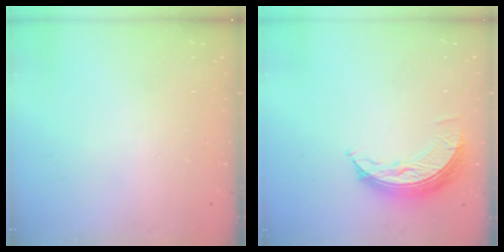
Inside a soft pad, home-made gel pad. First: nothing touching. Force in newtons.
{"total": 8.4, "press": 8.4, "slide": 0.2}